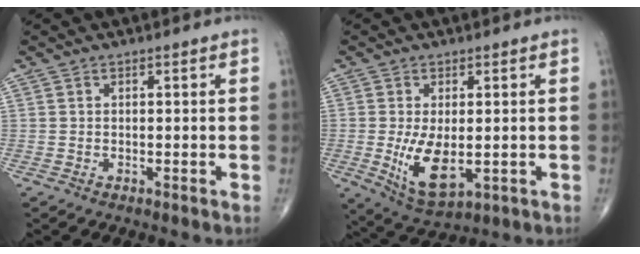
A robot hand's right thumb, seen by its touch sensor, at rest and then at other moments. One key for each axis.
{"total": 8.9, "fx": -1.1, "fy": 4.3, "fz": 7.8, "tx": -0.137, "ty": -0.023, "tz": -0.005}